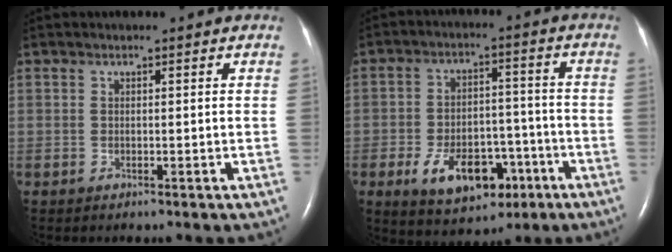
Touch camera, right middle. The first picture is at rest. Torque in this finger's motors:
{"motor_torque": [1.15, -0.99, 0.41, 0.07]}